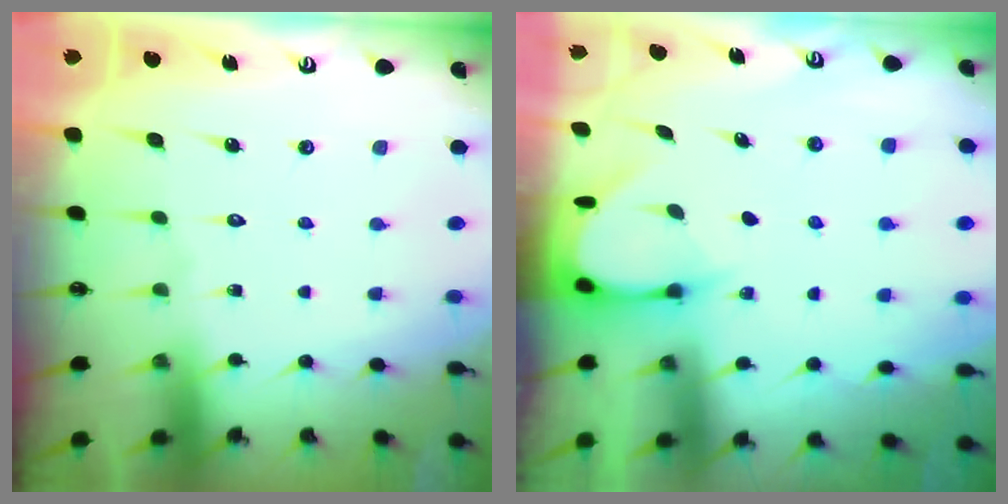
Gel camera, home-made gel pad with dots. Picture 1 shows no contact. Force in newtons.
{"total": 3.9, "press": 3.8, "slide": 0.4}